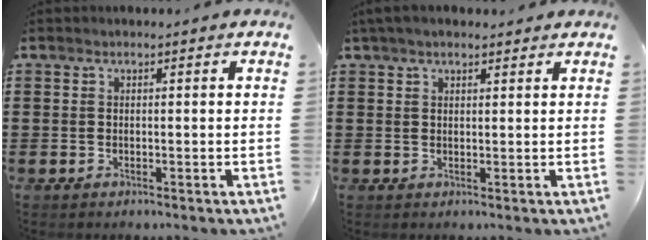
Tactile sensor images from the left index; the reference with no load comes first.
{"total": 2.3, "force": [1.8, 0.8, 1.2], "torque": [-0.028, 0.007, 0.033]}